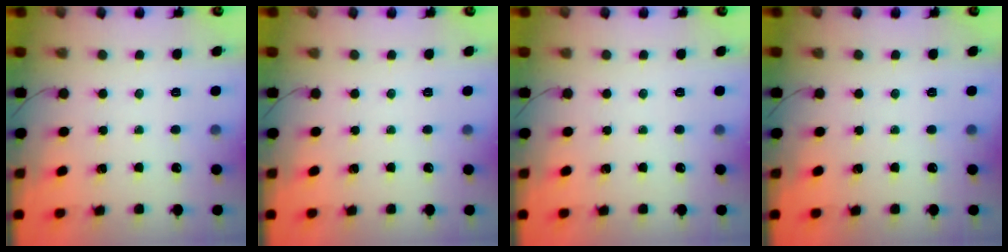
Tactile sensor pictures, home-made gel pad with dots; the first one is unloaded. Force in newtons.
{"total": 0.0}
{"total": 0.0}
{"total": 0.0}